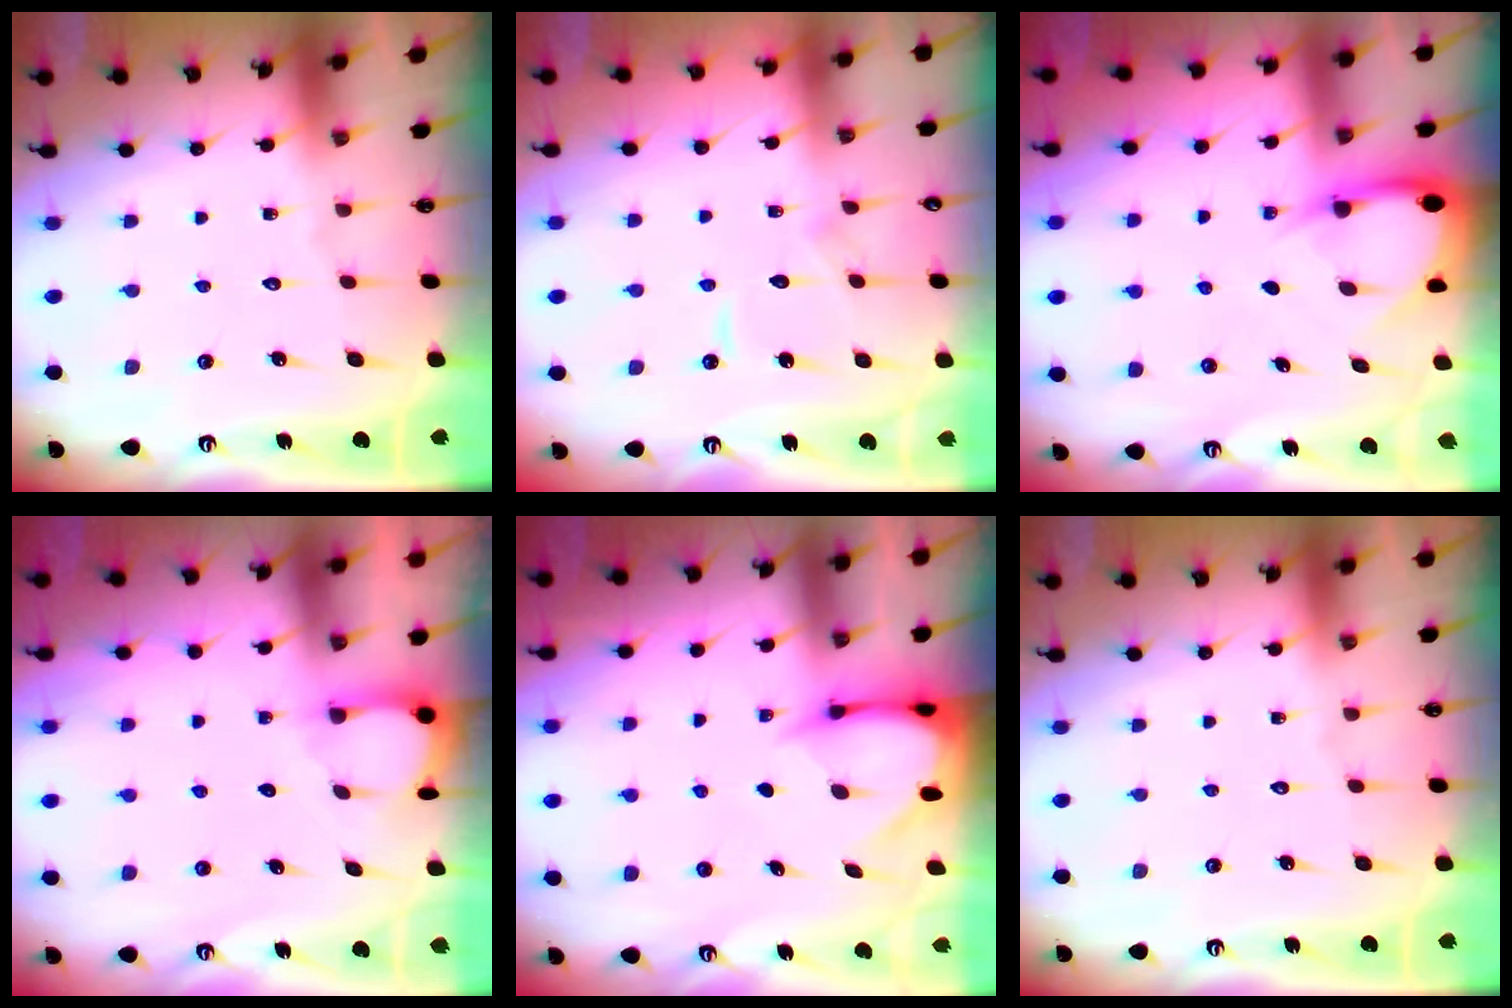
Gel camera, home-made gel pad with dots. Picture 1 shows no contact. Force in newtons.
{"total": 5.4, "press": 5.4, "slide": 0.5}
{"total": 4.2, "press": 4.1, "slide": 0.4}
{"total": 3.1, "press": 3.1, "slide": 0.4}
{"total": 3.4, "press": 3.4, "slide": 0.2}
{"total": 0.0}